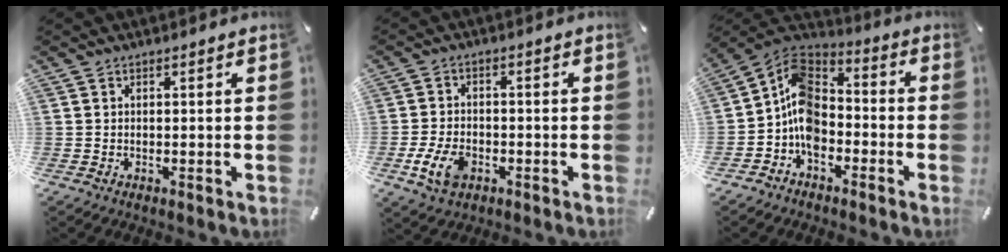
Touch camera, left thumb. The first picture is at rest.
{"total": 7.5, "force": [-3.0, 4.9, 4.9], "torque": [-0.113, 0.007, -0.056]}
{"total": 10.7, "force": [-4.6, 7.7, 5.9], "torque": [-0.135, 0.020, -0.092]}